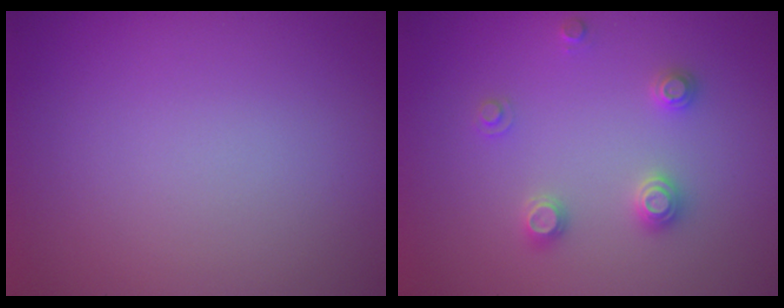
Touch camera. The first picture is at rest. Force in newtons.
{"total": 2.3, "press": 2.3, "slide": 0.2}